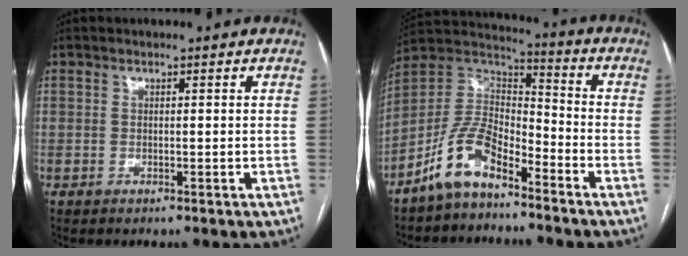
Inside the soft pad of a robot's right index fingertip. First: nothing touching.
{"total": 10.6, "force": [-7.5, 4.3, 6.2], "torque": [-0.135, 0.025, -0.149]}